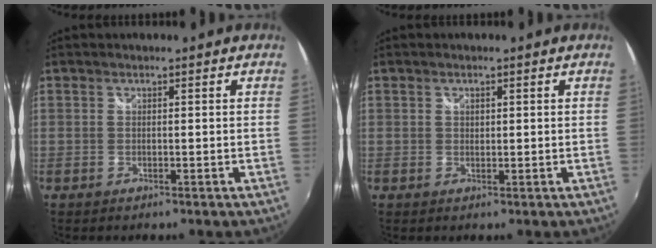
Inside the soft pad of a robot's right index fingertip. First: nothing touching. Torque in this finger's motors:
{"motor_torque": [0.08, 0.19, -0.03, 0.00]}